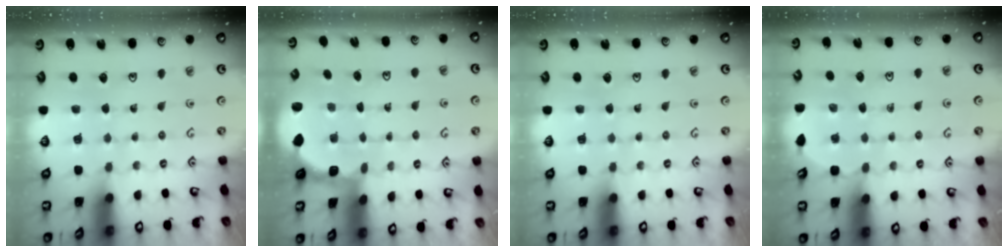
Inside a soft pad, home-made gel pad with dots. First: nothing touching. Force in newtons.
{"total": 1.9, "press": 1.8, "slide": 0.7}
{"total": 0.0}
{"total": 2.2, "press": 2.0, "slide": 1.1}